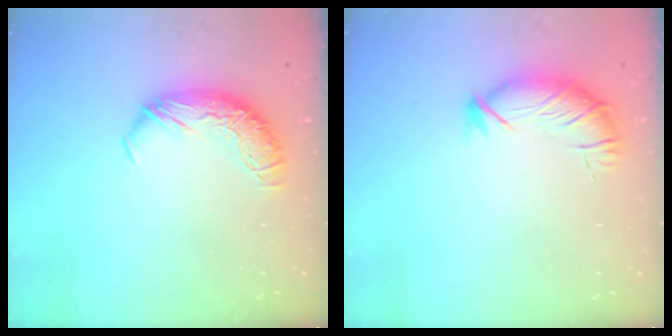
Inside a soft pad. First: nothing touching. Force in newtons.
{"total": 3.5, "press": 3.4, "slide": 0.9}